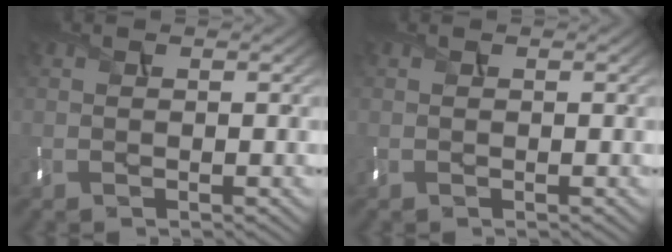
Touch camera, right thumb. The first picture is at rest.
{"total": 0.0}